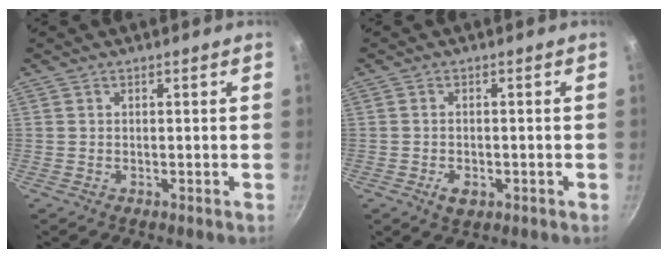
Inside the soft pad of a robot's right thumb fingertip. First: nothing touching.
{"total": 3.3, "force": [-1.3, 2.0, 2.2], "torque": [-0.040, 0.001, -0.018]}